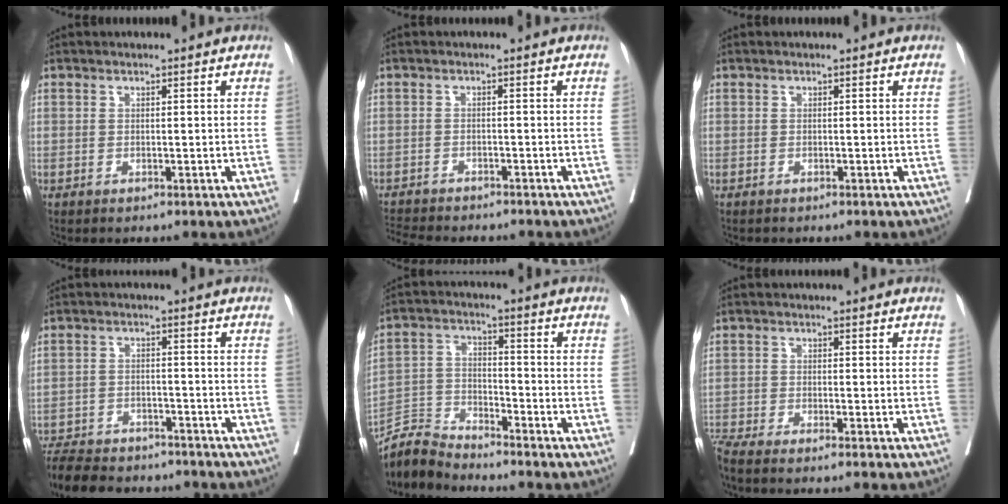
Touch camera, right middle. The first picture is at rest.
{"total": 7.5, "force": [-6.9, 1.3, 2.8], "torque": [-0.040, 0.004, -0.096]}
{"total": 0.0}
{"total": 15.7, "force": [-14.0, 4.5, 5.5], "torque": [-0.128, -0.005, -0.201]}
{"total": 7.0, "force": [-7.0, 0.2, 0.1], "torque": [-0.007, 0.003, -0.138]}
{"total": 8.1, "force": [-7.2, -1.1, 3.6], "torque": [-0.040, -0.011, -0.120]}